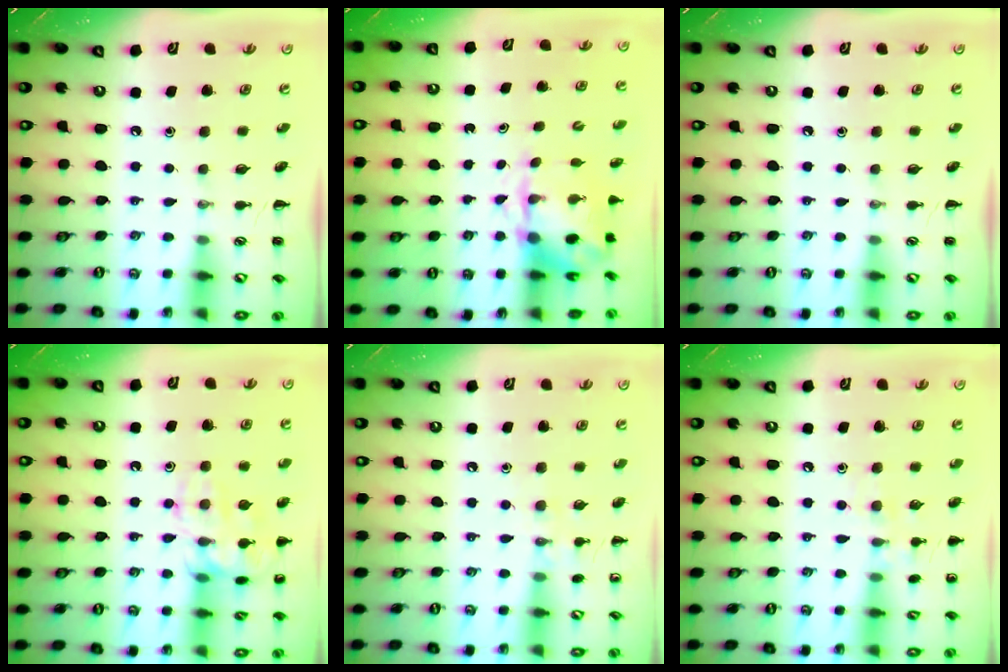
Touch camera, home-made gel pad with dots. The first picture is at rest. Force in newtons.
{"total": 4.8, "press": 4.8, "slide": 0.7}
{"total": 0.0}
{"total": 14.7, "press": 14.7, "slide": 0.4}
{"total": 6.9, "press": 6.7, "slide": 1.7}
{"total": 8.4, "press": 8.2, "slide": 1.9}